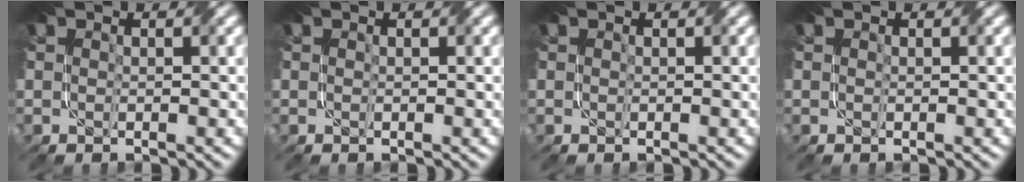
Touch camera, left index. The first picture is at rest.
{"total": 0.0}
{"total": 0.0}
{"total": 0.0}